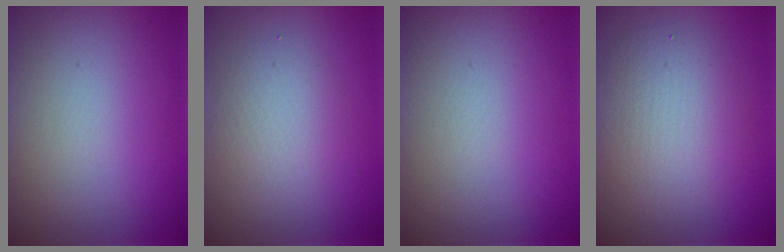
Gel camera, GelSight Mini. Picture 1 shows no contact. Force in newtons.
{"total": 2.5, "press": 2.5, "slide": 0.1}
{"total": 0.0}
{"total": 4.6, "press": 4.6, "slide": 0.1}